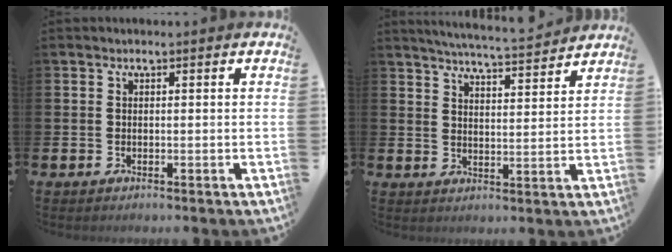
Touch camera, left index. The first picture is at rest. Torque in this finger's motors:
{"motor_torque": [0.98, -1.16, 0.41, 0.04]}